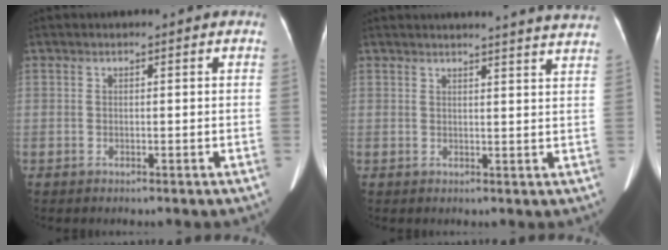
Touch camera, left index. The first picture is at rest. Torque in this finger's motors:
{"motor_torque": [0.16, -0.56, -0.03, 0.00]}